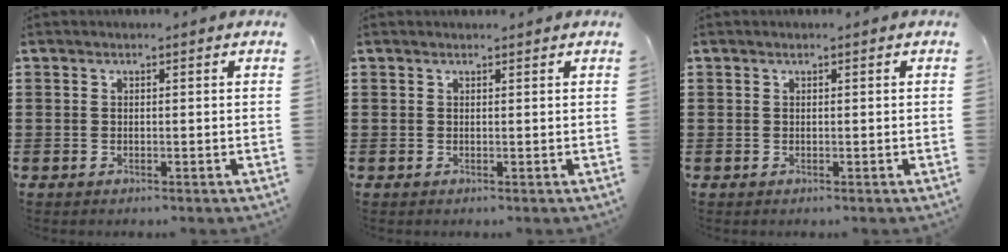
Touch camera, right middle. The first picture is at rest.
{"total": 0.6, "force": [0.5, -0.1, 0.2], "torque": [-0.004, 0.000, 0.010]}
{"total": 0.0}